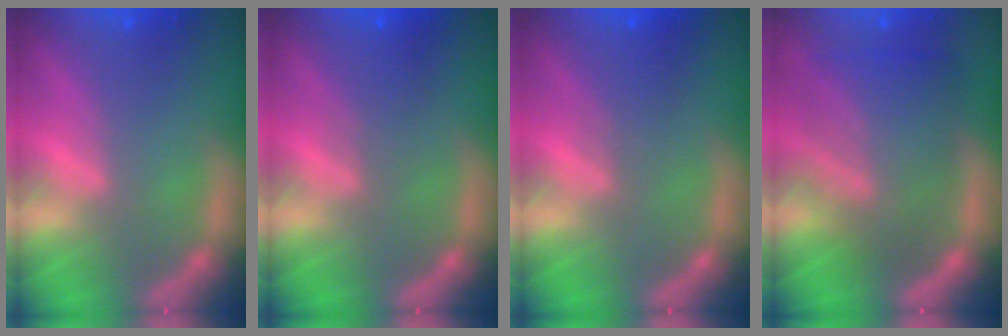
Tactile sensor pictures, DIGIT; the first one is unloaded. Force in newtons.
{"total": 2.5}
{"total": 2.5}
{"total": 8.1}